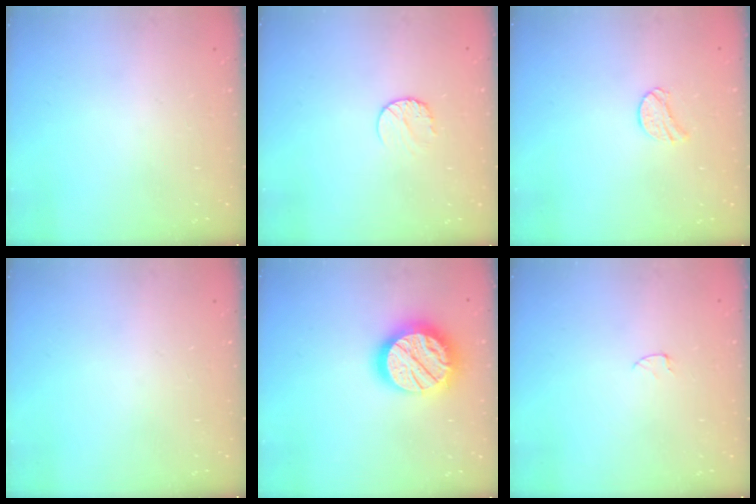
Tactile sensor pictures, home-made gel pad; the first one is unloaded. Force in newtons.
{"total": 5.0, "press": 5.0, "slide": 0.5}
{"total": 8.2, "press": 8.1, "slide": 0.7}
{"total": 0.0}
{"total": 19.9, "press": 19.8, "slide": 1.5}
{"total": 2.5, "press": 2.5, "slide": 0.2}